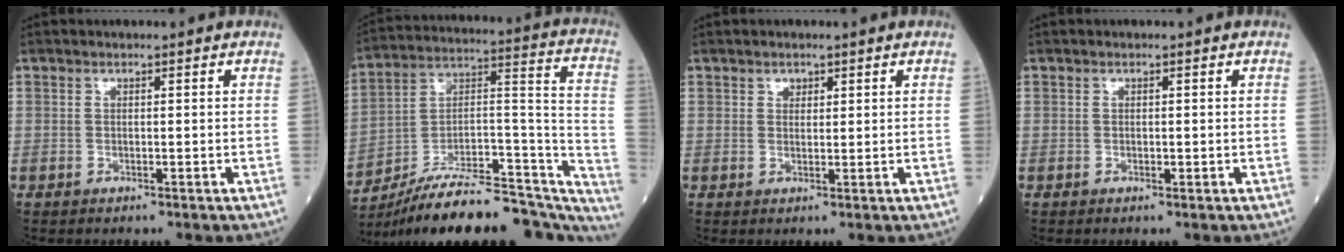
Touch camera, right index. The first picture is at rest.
{"total": 31.3, "force": [-26.1, 8.1, 15.2], "torque": [-0.193, 0.022, -0.378]}
{"total": 1.3, "force": [0.8, 0.9, 0.5], "torque": [-0.008, -0.002, 0.012]}
{"total": 0.8, "force": [-0.2, 0.4, 0.7], "torque": [-0.017, -0.002, -0.002]}